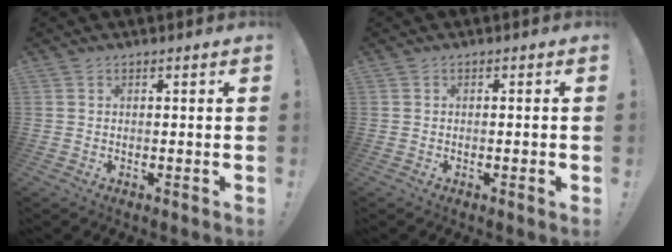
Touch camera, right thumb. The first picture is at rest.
{"total": 1.3, "force": [-0.6, 0.0, 1.1], "torque": [-0.023, 0.003, -0.010]}